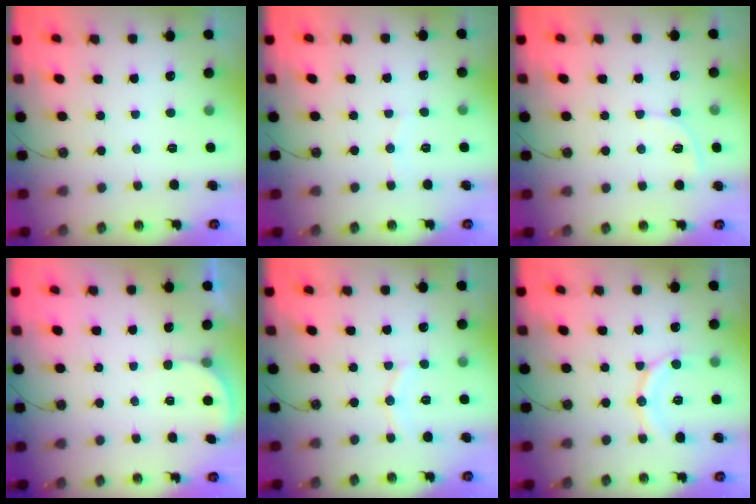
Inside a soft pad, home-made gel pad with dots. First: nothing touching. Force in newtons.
{"total": 3.0, "press": 3.0, "slide": 0.3}
{"total": 4.5, "press": 4.5, "slide": 0.6}
{"total": 2.2, "press": 2.2, "slide": 0.2}
{"total": 6.3, "press": 6.3, "slide": 0.7}
{"total": 11.9, "press": 11.8, "slide": 1.3}